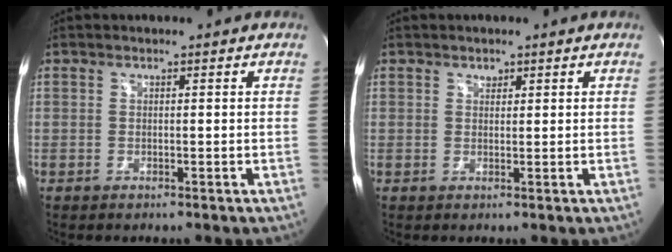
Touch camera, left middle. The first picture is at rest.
{"total": 1.0, "force": [0.7, 0.5, 0.4], "torque": [-0.009, -0.006, 0.012]}